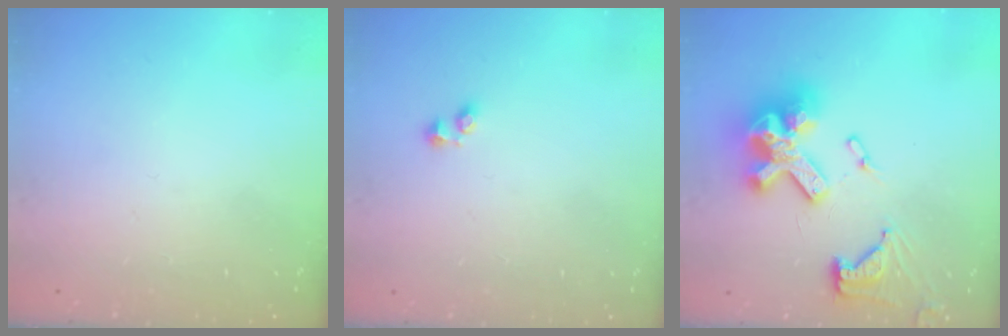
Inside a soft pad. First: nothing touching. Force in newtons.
{"total": 1.9, "press": 1.9, "slide": 0.5}
{"total": 20.2, "press": 20.1, "slide": 2.1}